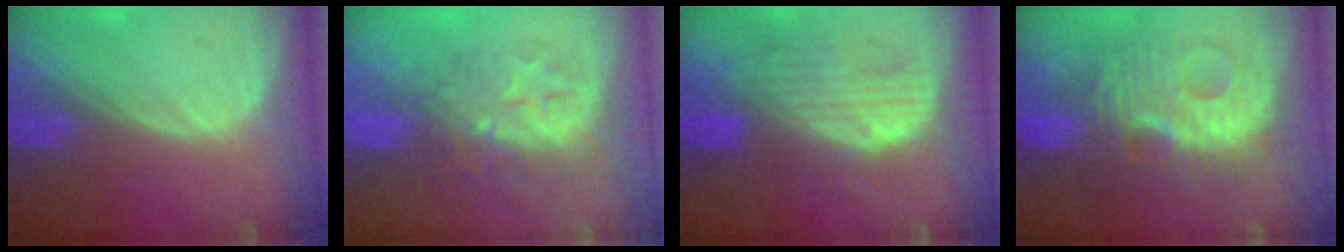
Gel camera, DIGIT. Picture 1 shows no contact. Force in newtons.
{"total": 9.0, "press": 8.0, "slide": 4.2}
{"total": 9.2, "press": 8.4, "slide": 3.7}
{"total": 10.6, "press": 10.6, "slide": 0.3}